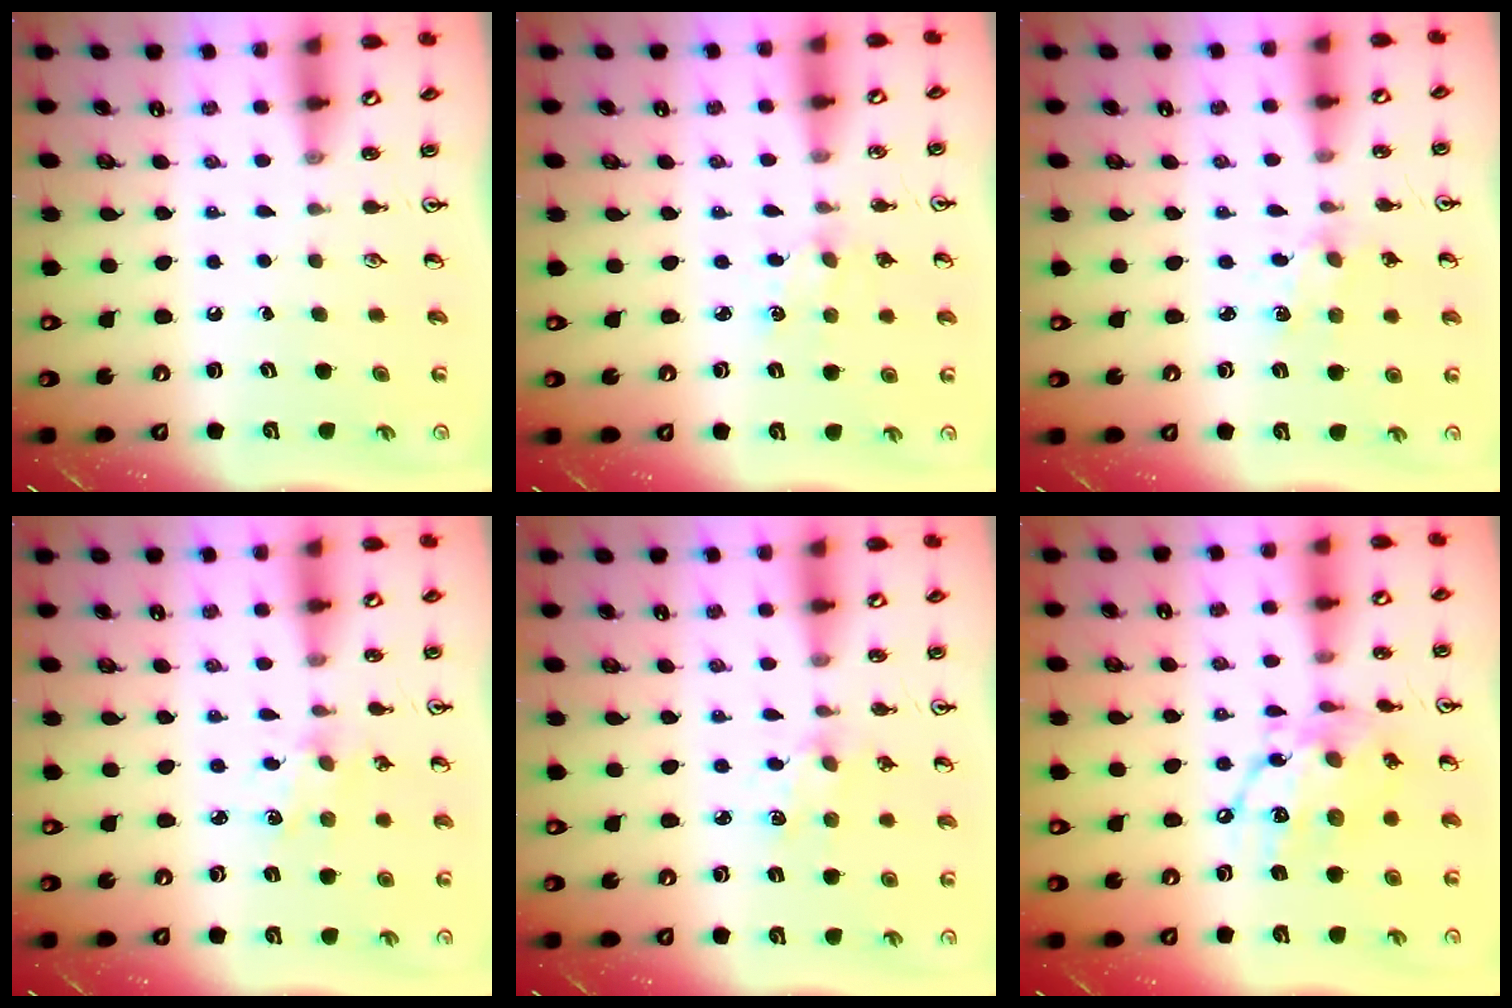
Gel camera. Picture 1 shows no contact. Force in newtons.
{"total": 3.1, "press": 3.1, "slide": 0.4}
{"total": 2.1, "press": 2.0, "slide": 0.3}
{"total": 1.6, "press": 1.5, "slide": 0.4}
{"total": 2.2, "press": 2.2, "slide": 0.2}
{"total": 14.9, "press": 14.9, "slide": 1.1}